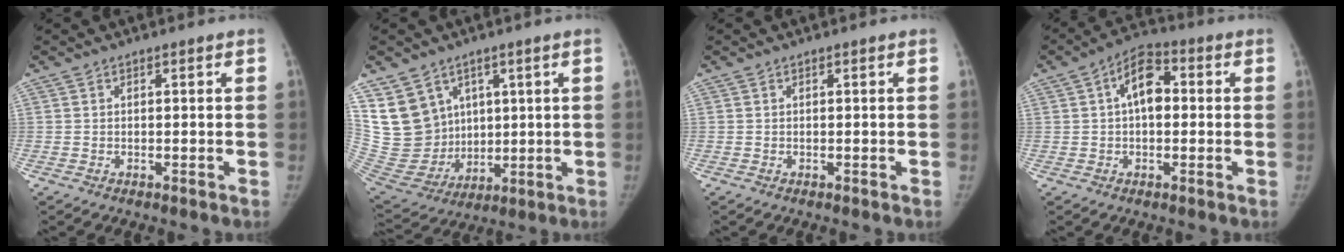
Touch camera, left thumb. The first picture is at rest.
{"total": 14.9, "force": [6.8, 12.0, 5.5], "torque": [-0.085, -0.017, 0.160]}
{"total": 0.0}
{"total": 7.9, "force": [0.9, 4.8, 6.2], "torque": [-0.086, 0.020, 0.001]}